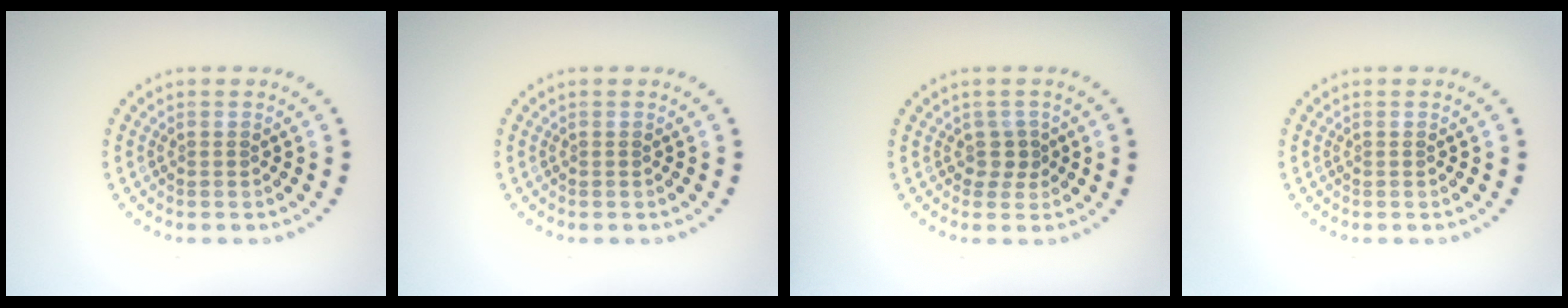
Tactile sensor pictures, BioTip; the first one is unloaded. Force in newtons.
{"total": 0.0}
{"total": 1.5, "press": 1.1, "slide": 1.0}
{"total": 0.0}